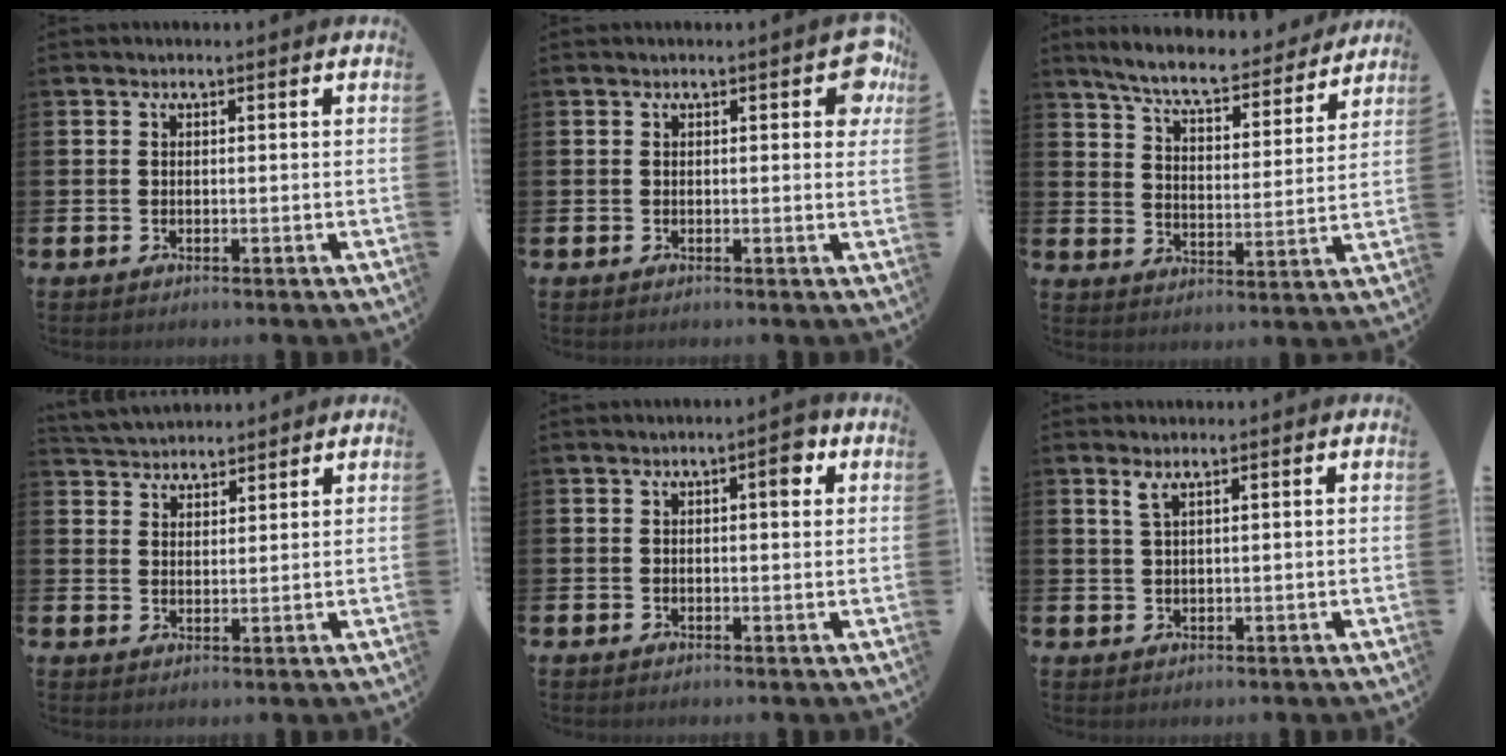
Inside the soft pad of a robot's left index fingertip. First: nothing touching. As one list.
[{"total": 2.6, "force": [1.2, 0.9, 2.2], "torque": [-0.020, -0.001, 0.013]}, {"total": 7.4, "force": [6.8, 0.8, 2.7], "torque": [-0.075, -0.048, 0.115]}, {"total": 3.9, "force": [3.7, 1.0, -0.4], "torque": [-0.014, -0.016, 0.070]}, {"total": 2.9, "force": [1.3, 0.9, 2.4], "torque": [-0.023, 0.000, 0.013]}, {"total": 1.6, "force": [1.2, 0.3, 1.0], "torque": [-0.020, 0.001, 0.020]}]